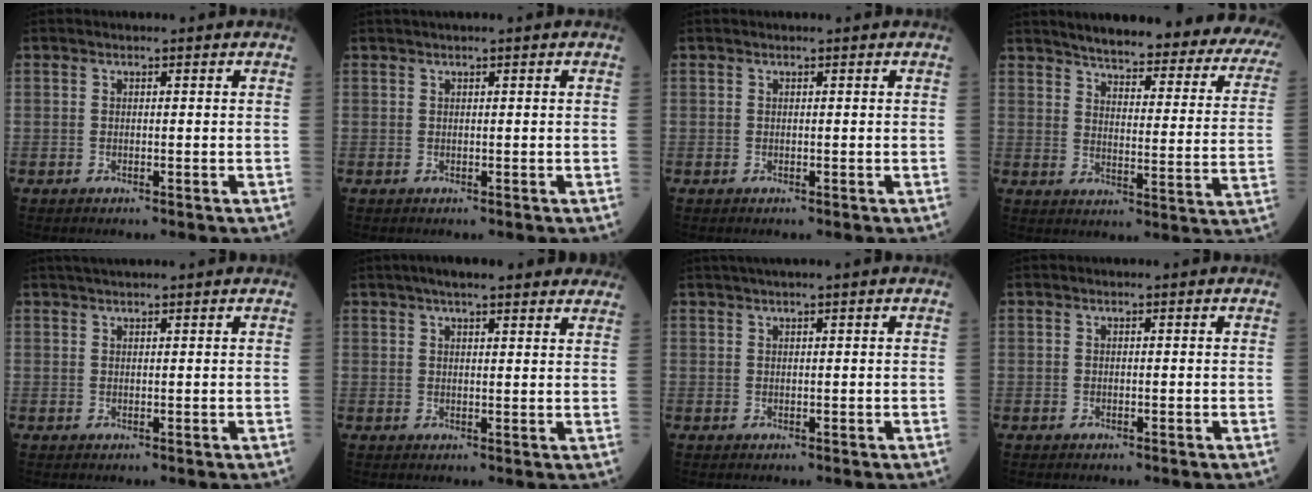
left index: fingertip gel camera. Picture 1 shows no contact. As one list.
[{"total": 0.9, "force": [0.5, -0.1, 0.7], "torque": [-0.015, 0.011, 0.012]}, {"total": 0.0}, {"total": 27.8, "force": [24.4, 4.7, 12.4], "torque": [-0.157, -0.070, 0.275]}, {"total": 3.1, "force": [2.8, -0.2, 1.5], "torque": [-0.016, 0.027, 0.048]}, {"total": 12.3, "force": [10.1, 2.3, 6.7], "torque": [-0.081, 0.033, 0.124]}, {"total": 2.6, "force": [1.8, -0.5, 1.7], "torque": [-0.027, 0.019, 0.036]}, {"total": 0.0}]